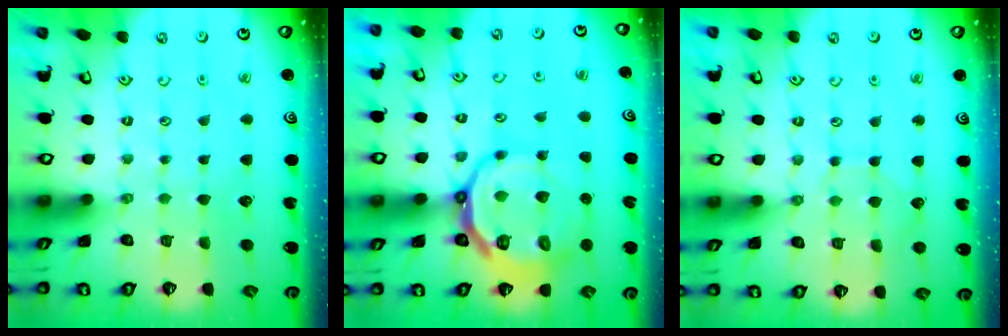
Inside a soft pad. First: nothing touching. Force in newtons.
{"total": 14.9, "press": 14.6, "slide": 3.1}
{"total": 5.1, "press": 5.1, "slide": 0.5}